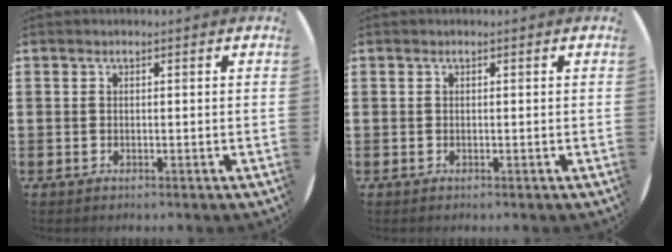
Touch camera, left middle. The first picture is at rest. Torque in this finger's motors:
{"motor_torque": [-0.02, -0.02, 0.00, 0.01]}